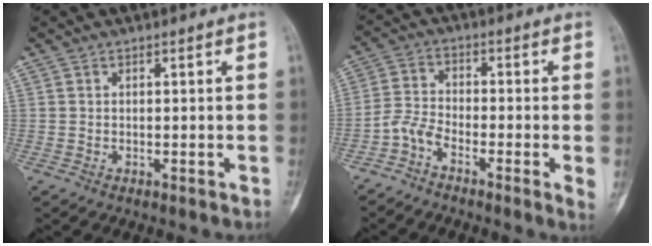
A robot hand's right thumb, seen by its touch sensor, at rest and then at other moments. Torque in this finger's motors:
{"motor_torque": [0.78, 0.57, 0.42, -0.38, 0.04]}